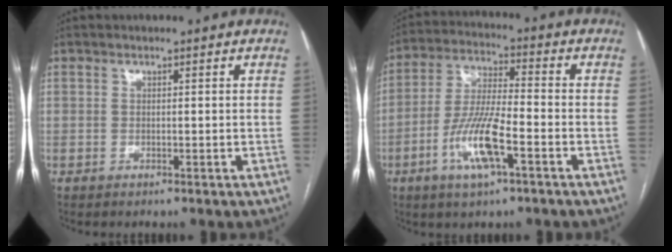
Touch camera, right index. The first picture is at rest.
{"total": 11.0, "force": [-4.5, 2.2, 9.9], "torque": [-0.202, -0.003, -0.083]}